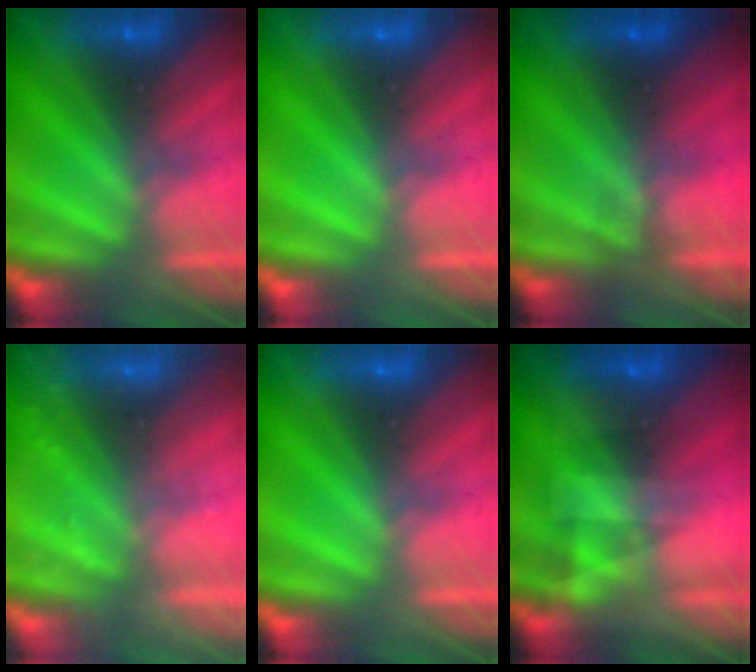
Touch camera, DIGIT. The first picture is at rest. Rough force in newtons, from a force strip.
{"total": 0.0}
{"total": 1.1}
{"total": 2.2}
{"total": 0.0}
{"total": 4.8}